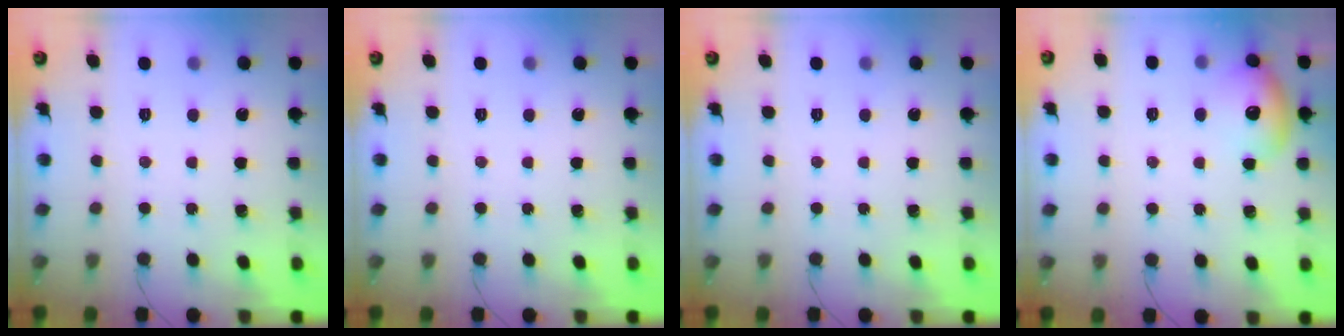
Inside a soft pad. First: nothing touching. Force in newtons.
{"total": 0.0}
{"total": 0.0}
{"total": 10.6, "press": 10.5, "slide": 1.3}